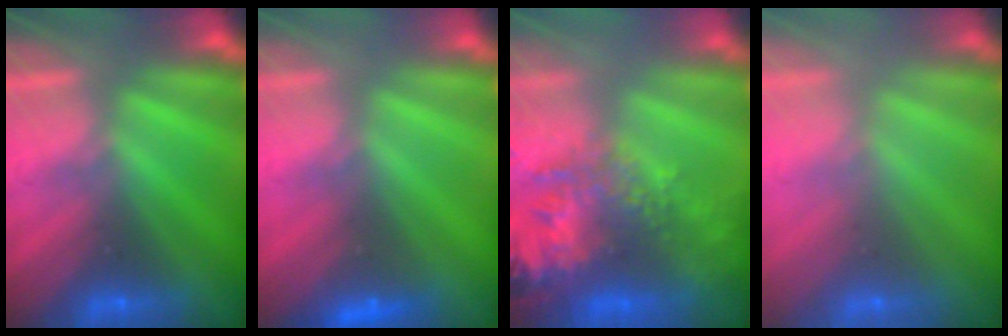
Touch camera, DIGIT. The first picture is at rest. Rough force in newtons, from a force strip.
{"total": 2.3}
{"total": 9.5}
{"total": 2.6}